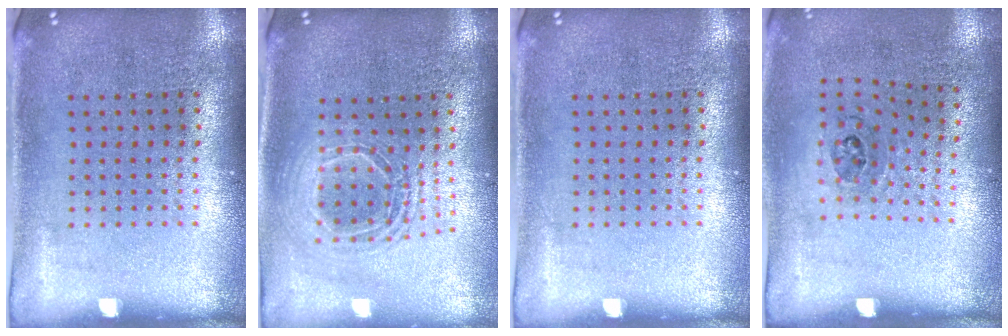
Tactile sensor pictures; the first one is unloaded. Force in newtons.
{"total": 1.7, "press": 1.5, "slide": 0.9}
{"total": 0.0}
{"total": 1.1, "press": 0.7, "slide": 0.8}